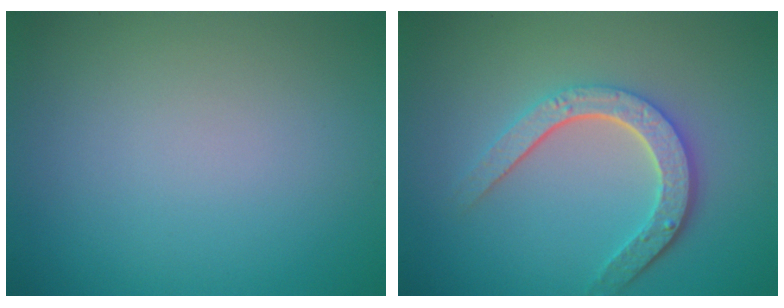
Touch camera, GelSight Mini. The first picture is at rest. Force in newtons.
{"total": 4.6, "press": 3.5, "slide": 3.0}